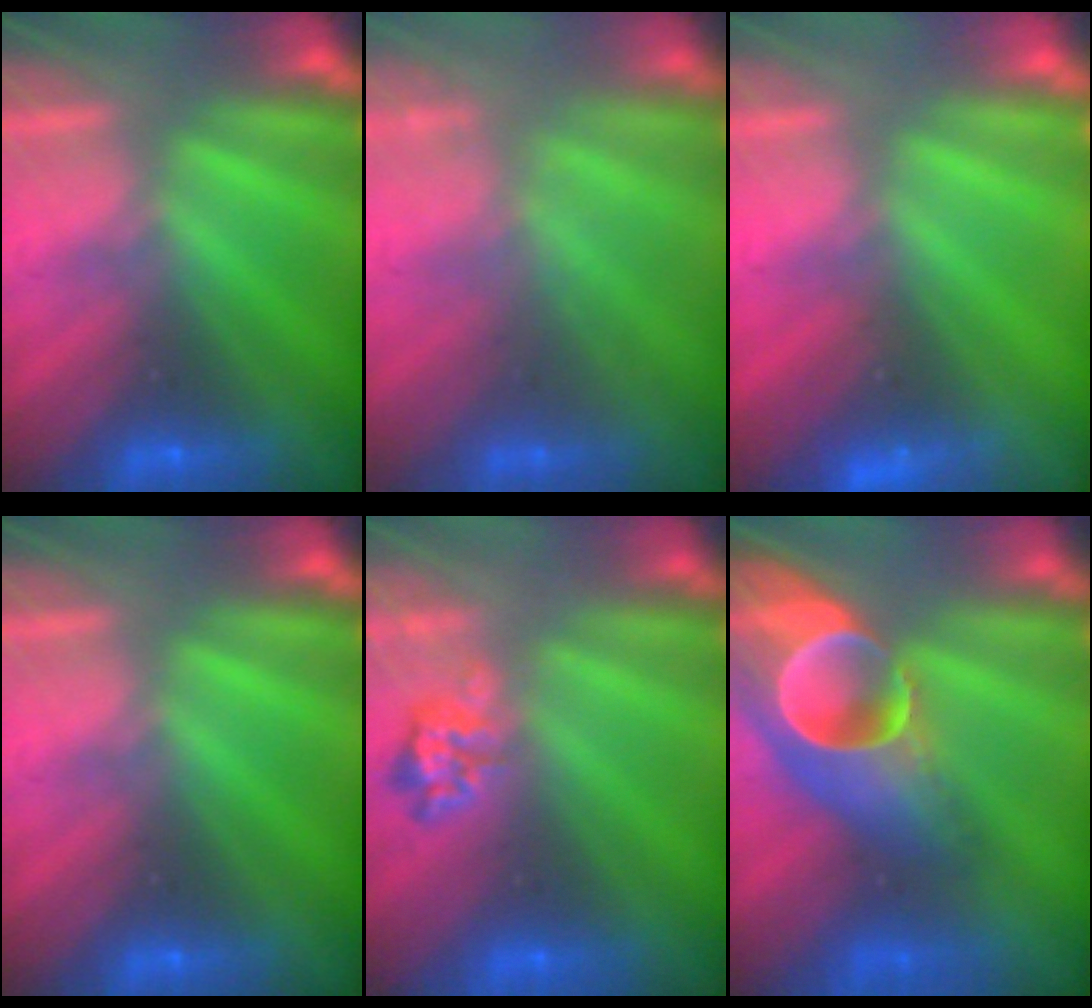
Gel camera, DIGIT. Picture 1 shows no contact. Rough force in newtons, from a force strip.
{"total": 1.9}
{"total": 2.3}
{"total": 0.0}
{"total": 2.3}
{"total": 8.5}